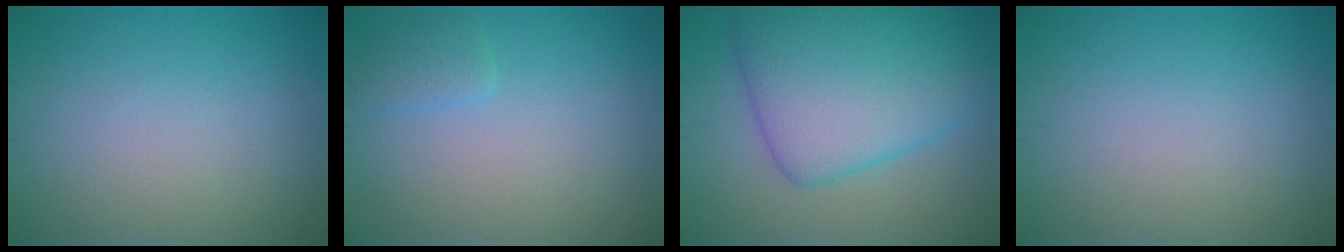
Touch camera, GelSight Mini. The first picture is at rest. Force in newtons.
{"total": 1.4, "press": 1.4, "slide": 0.1}
{"total": 9.0, "press": 9.0, "slide": 0.1}
{"total": 0.0}